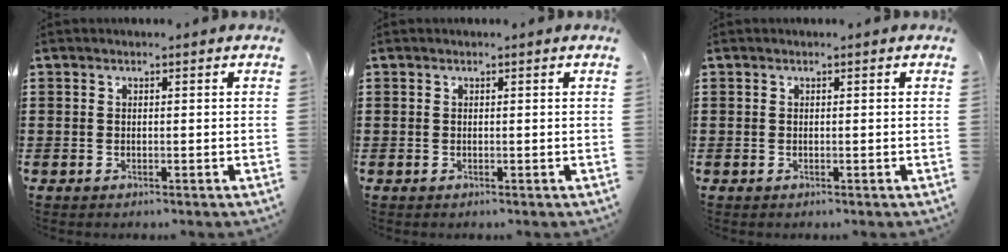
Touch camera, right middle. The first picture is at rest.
{"total": 0.0}
{"total": 0.0}